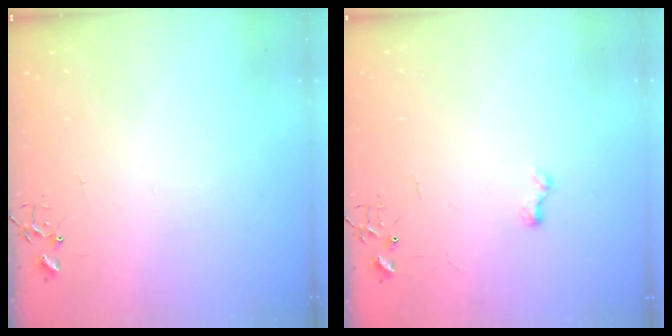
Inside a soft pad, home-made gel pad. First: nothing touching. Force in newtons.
{"total": 6.0, "press": 6.0, "slide": 0.7}